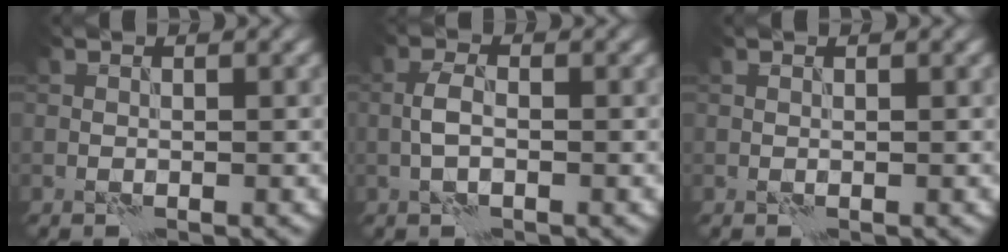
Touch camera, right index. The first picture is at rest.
{"total": 2.0, "force": [-0.6, 0.9, 1.7], "torque": [-0.033, 0.006, -0.017]}
{"total": 0.0}